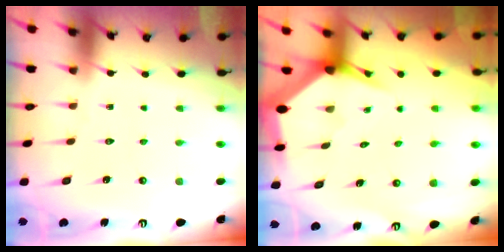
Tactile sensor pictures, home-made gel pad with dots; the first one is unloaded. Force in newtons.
{"total": 4.3, "press": 4.2, "slide": 0.4}